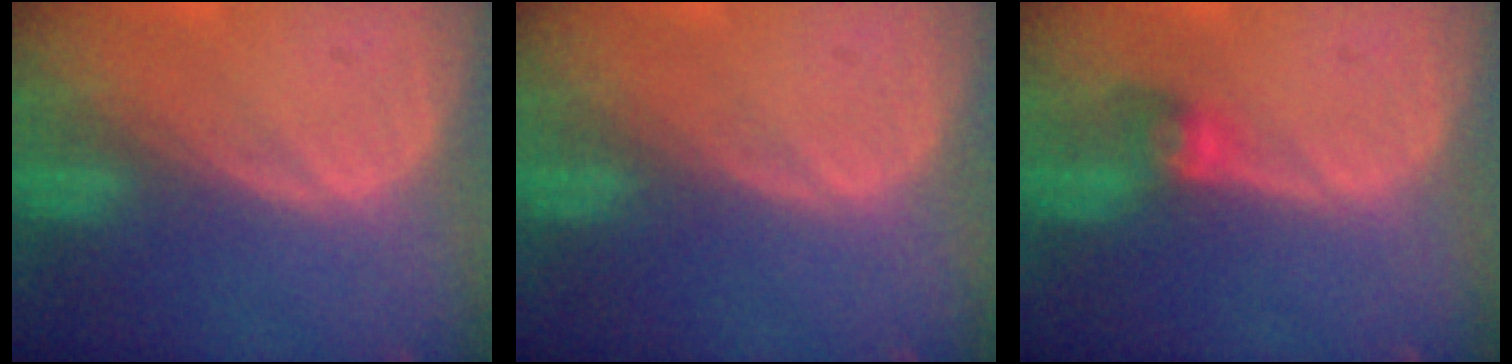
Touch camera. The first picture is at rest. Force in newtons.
{"total": 0.0}
{"total": 2.7, "press": 2.7, "slide": 0.3}